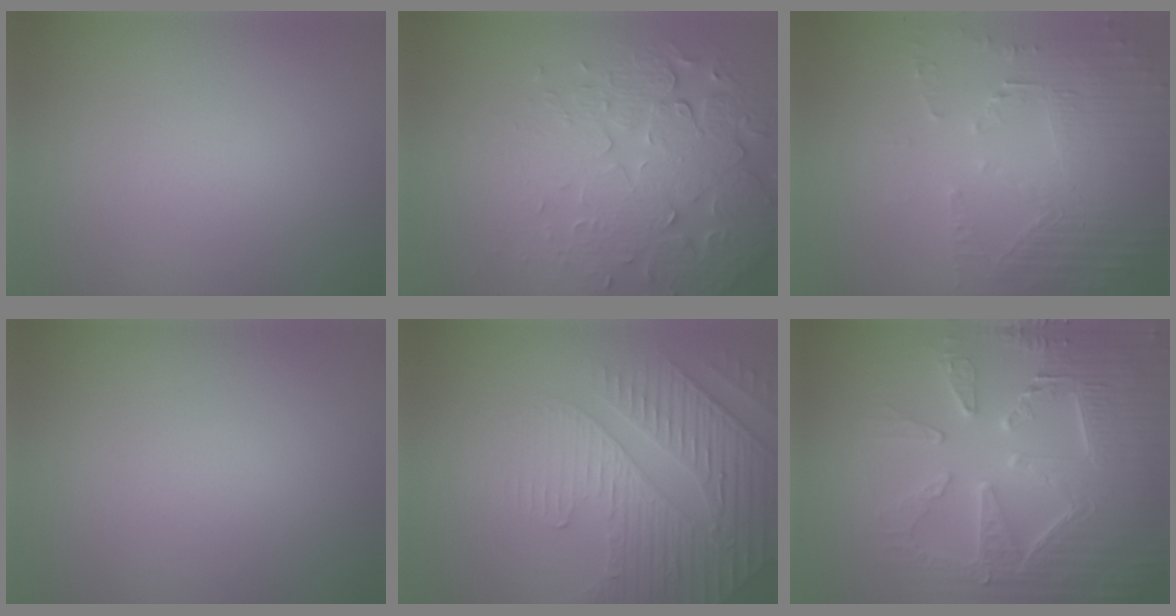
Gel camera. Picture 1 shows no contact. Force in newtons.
{"total": 7.2, "press": 5.4, "slide": 4.8}
{"total": 5.8, "press": 3.7, "slide": 4.4}
{"total": 0.0}
{"total": 4.6, "press": 4.3, "slide": 1.6}
{"total": 9.2, "press": 6.6, "slide": 6.4}